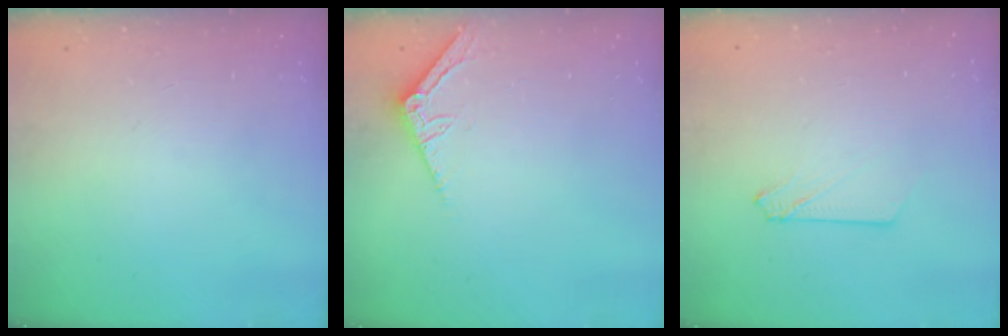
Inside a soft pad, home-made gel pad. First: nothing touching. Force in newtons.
{"total": 3.2, "press": 3.2, "slide": 0.3}
{"total": 2.6, "press": 2.6, "slide": 0.3}